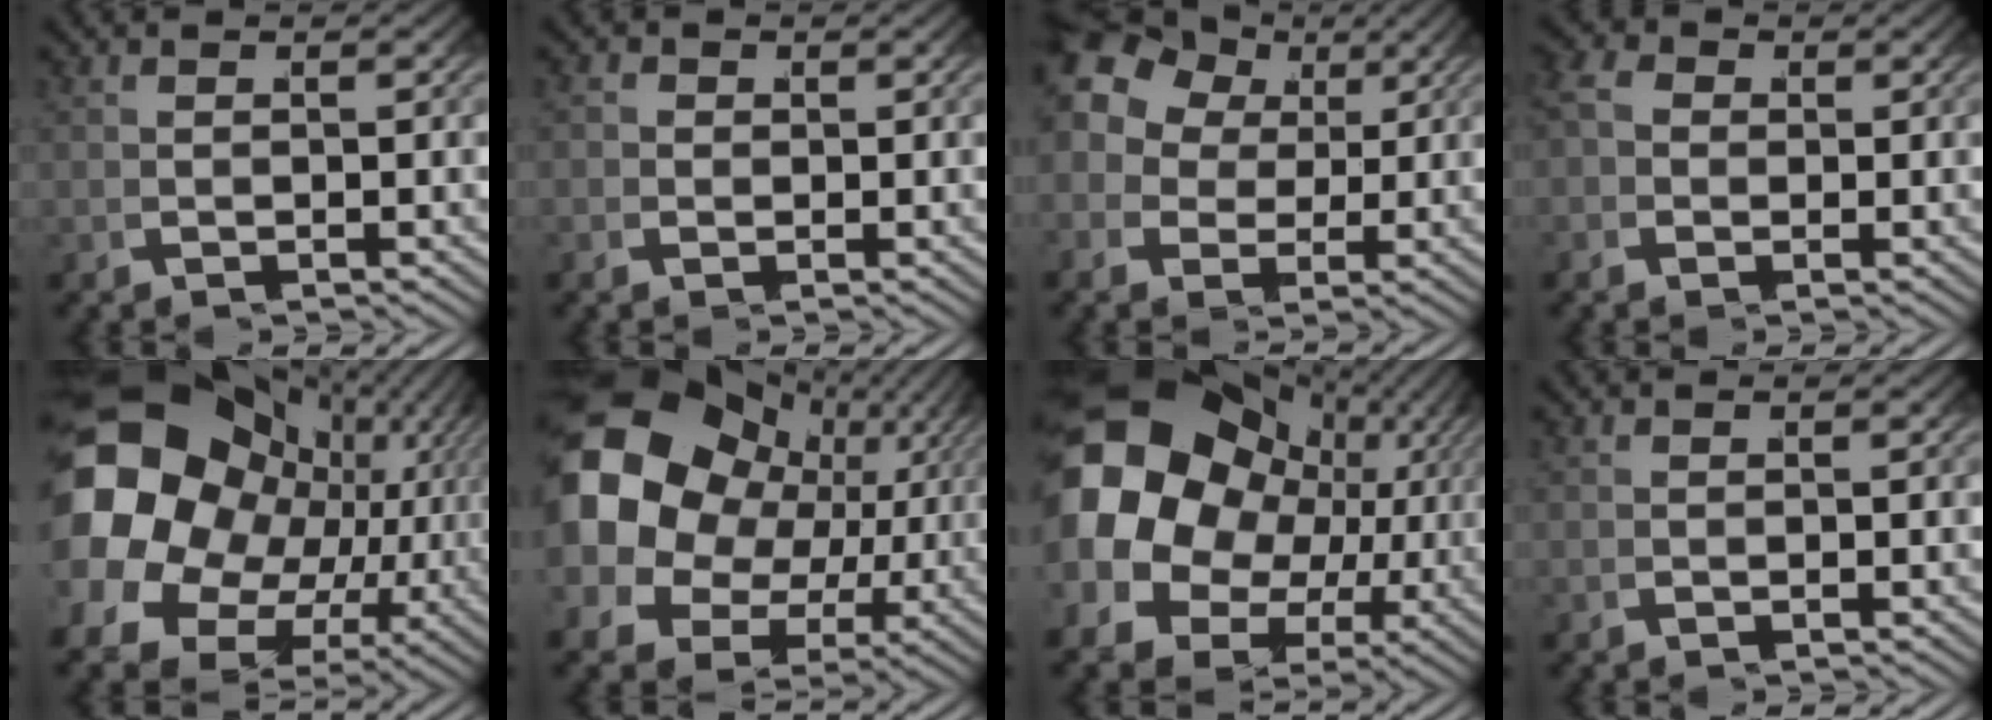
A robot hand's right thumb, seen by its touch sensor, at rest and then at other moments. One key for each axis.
{"total": 0.9, "fx": -0.1, "fy": 0.9, "fz": -0.1, "tx": 0.007, "ty": 0.001, "tz": -0.007}
{"total": 9.4, "fx": 3.6, "fy": 7.3, "fz": 4.8, "tx": -0.111, "ty": 0.002, "tz": 0.054}
{"total": 2.3, "fx": 0.3, "fy": 2.2, "fz": 0.8, "tx": -0.020, "ty": 0.004, "tz": -0.005}
{"total": 25.5, "fx": 2.0, "fy": 19.6, "fz": 16.2, "tx": -0.305, "ty": -0.031, "tz": 0.026}
{"total": 17.3, "fx": 1.5, "fy": 13.2, "fz": 11.1, "tx": -0.232, "ty": -0.028, "tz": 0.032}
{"total": 22.5, "fx": 1.9, "fy": 17.2, "fz": 14.4, "tx": -0.274, "ty": -0.020, "tz": 0.030}
{"total": 0.0}